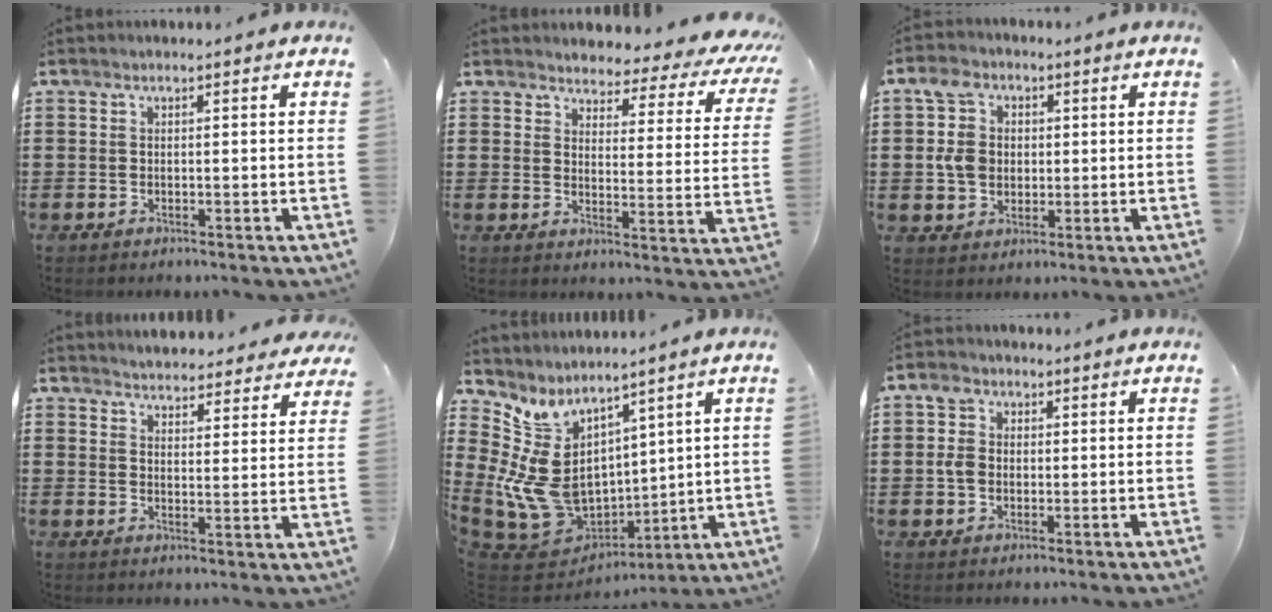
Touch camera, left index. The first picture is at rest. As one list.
[{"total": 3.2, "force": [3.0, 1.1, 0.7], "torque": [-0.028, -0.025, 0.043]}, {"total": 7.0, "force": [1.0, 5.9, 3.5], "torque": [-0.099, 0.015, 0.016]}, {"total": 3.9, "force": [3.9, 0.3, -0.1], "torque": [-0.017, -0.018, 0.070]}, {"total": 12.4, "force": [2.3, 9.5, 7.6], "torque": [-0.224, -0.036, 0.050]}, {"total": 4.0, "force": [0.4, 3.5, 1.9], "torque": [-0.055, 0.009, 0.003]}]